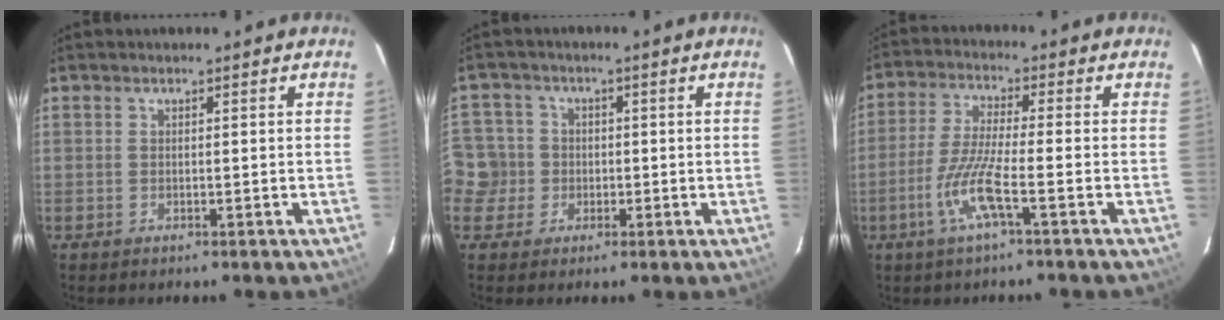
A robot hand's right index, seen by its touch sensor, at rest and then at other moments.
{"total": 6.2, "force": [-0.8, 6.1, 1.0], "torque": [-0.021, 0.009, -0.024]}
{"total": 8.1, "force": [-3.6, -0.2, 7.3], "torque": [-0.161, -0.005, -0.071]}